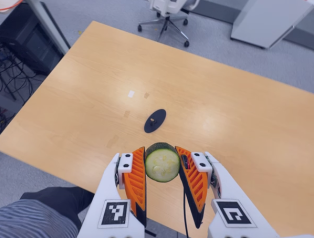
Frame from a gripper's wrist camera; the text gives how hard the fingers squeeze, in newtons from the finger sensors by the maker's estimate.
{"total": 9.8, "left": 9.0, "right": 10.5}